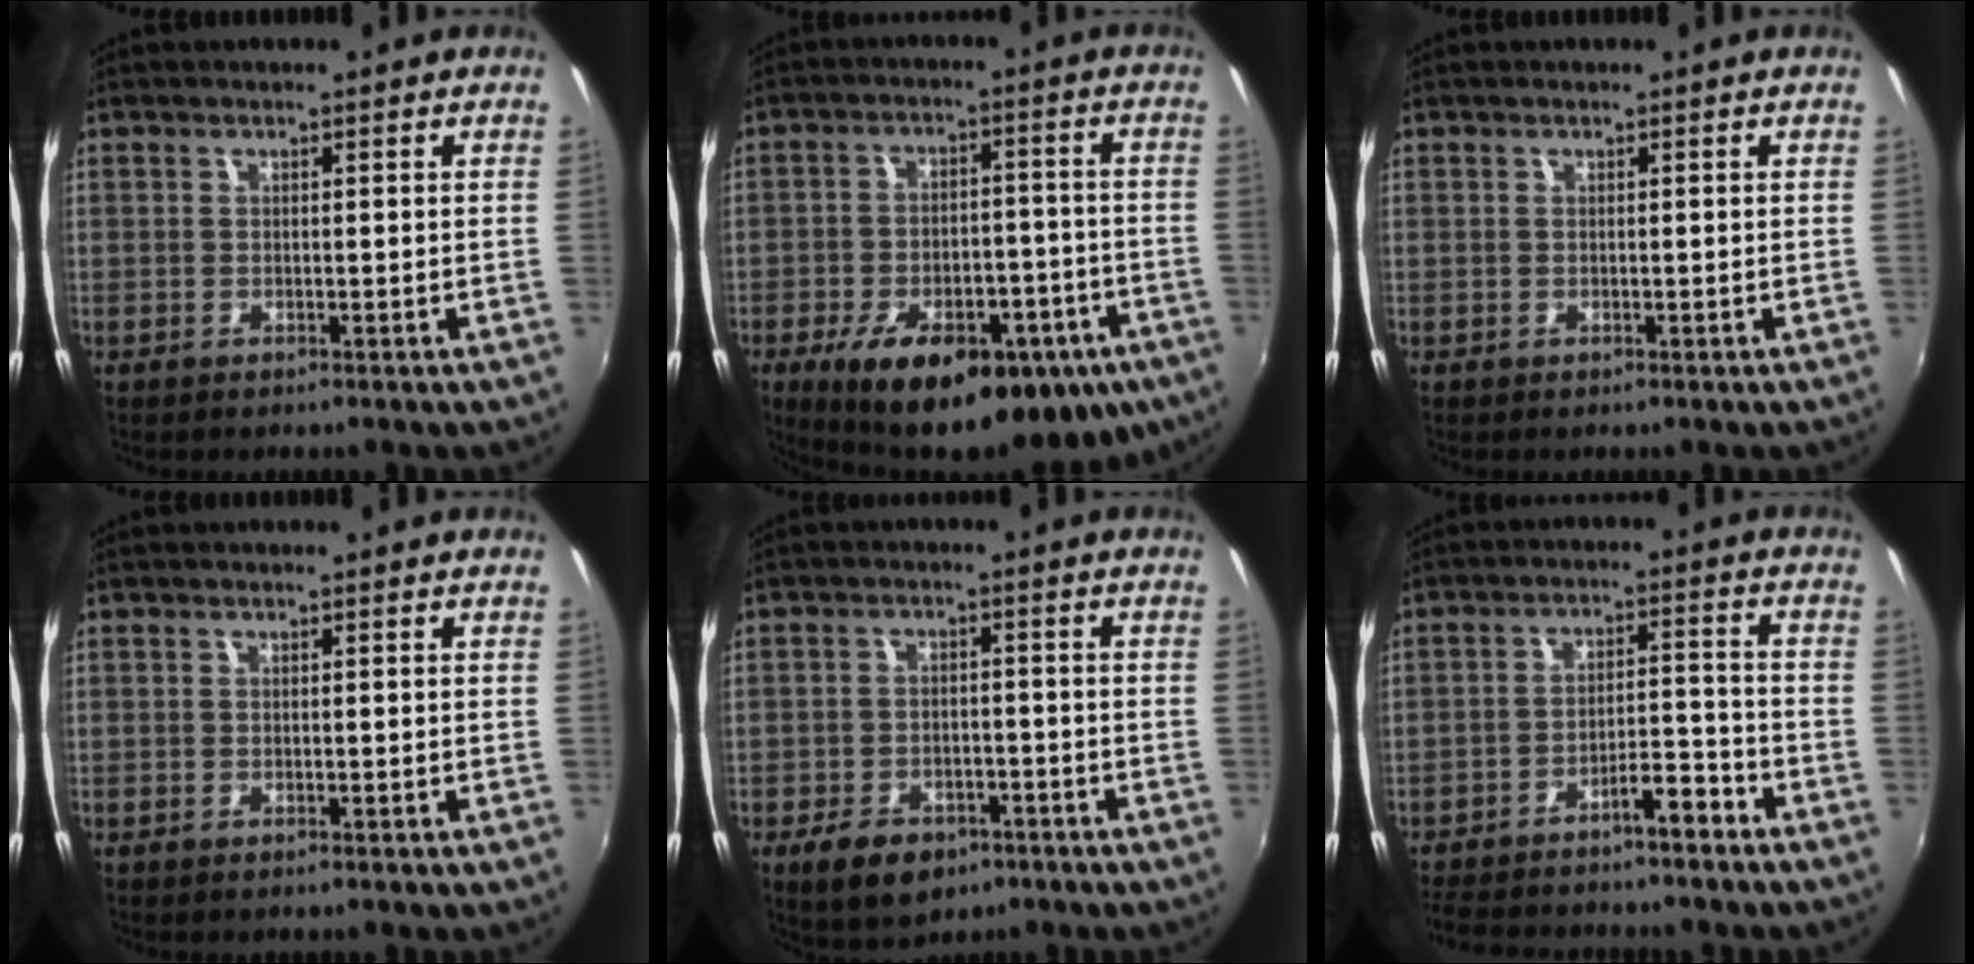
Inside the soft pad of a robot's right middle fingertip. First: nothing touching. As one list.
[{"total": 24.1, "force": [-13.8, 10.6, 16.7], "torque": [-0.279, -0.028, -0.178]}, {"total": 0.0}, {"total": 0.0}, {"total": 8.9, "force": [-5.5, 5.1, 4.7], "torque": [-0.111, -0.008, -0.080]}, {"total": 9.5, "force": [-8.1, 1.9, 4.5], "torque": [-0.086, 0.027, -0.130]}]